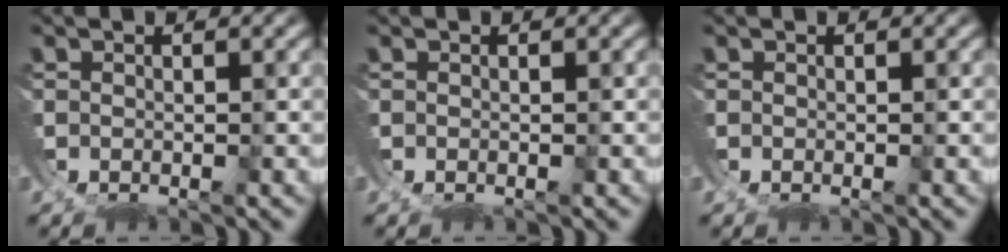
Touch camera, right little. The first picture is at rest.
{"total": 0.0}
{"total": 0.0}